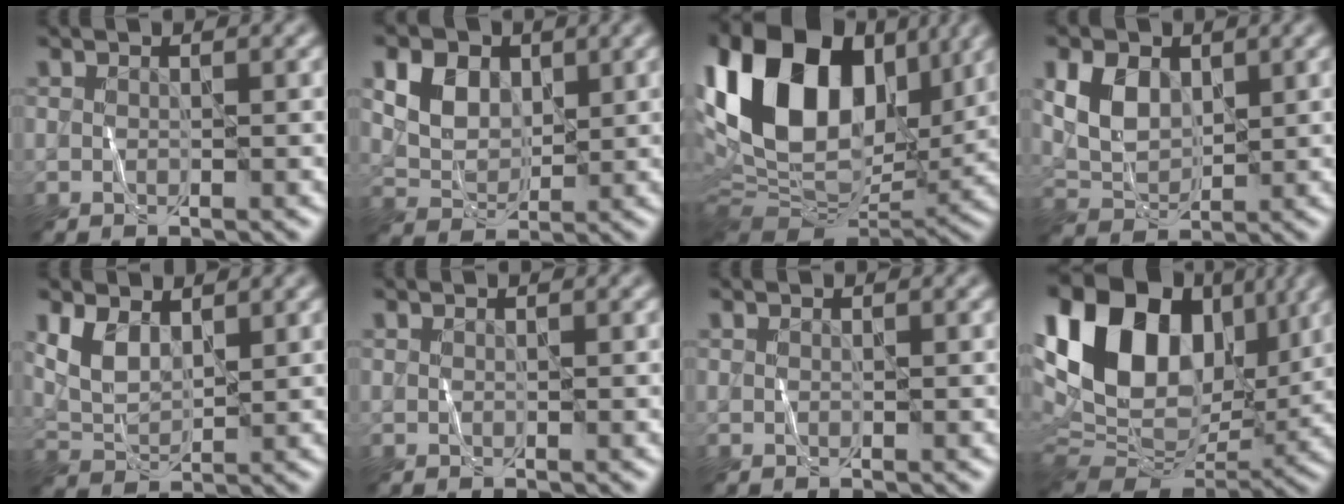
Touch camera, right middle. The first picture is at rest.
{"total": 4.8, "force": [1.9, 3.5, 2.8], "torque": [-0.068, -0.008, 0.039]}
{"total": 18.0, "force": [5.3, 11.7, 12.6], "torque": [-0.247, 0.036, 0.084]}
{"total": 4.1, "force": [1.3, 2.7, 2.7], "torque": [-0.063, 0.000, 0.026]}
{"total": 3.2, "force": [1.6, 1.8, 2.1], "torque": [-0.054, -0.003, 0.037]}
{"total": 0.0}
{"total": 0.0}
{"total": 17.8, "force": [6.5, 11.5, 11.9], "torque": [-0.237, 0.043, 0.113]}